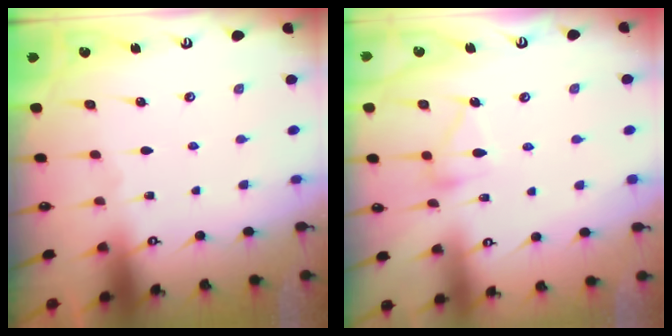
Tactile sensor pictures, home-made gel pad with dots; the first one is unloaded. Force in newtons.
{"total": 11.5, "press": 11.5, "slide": 0.7}